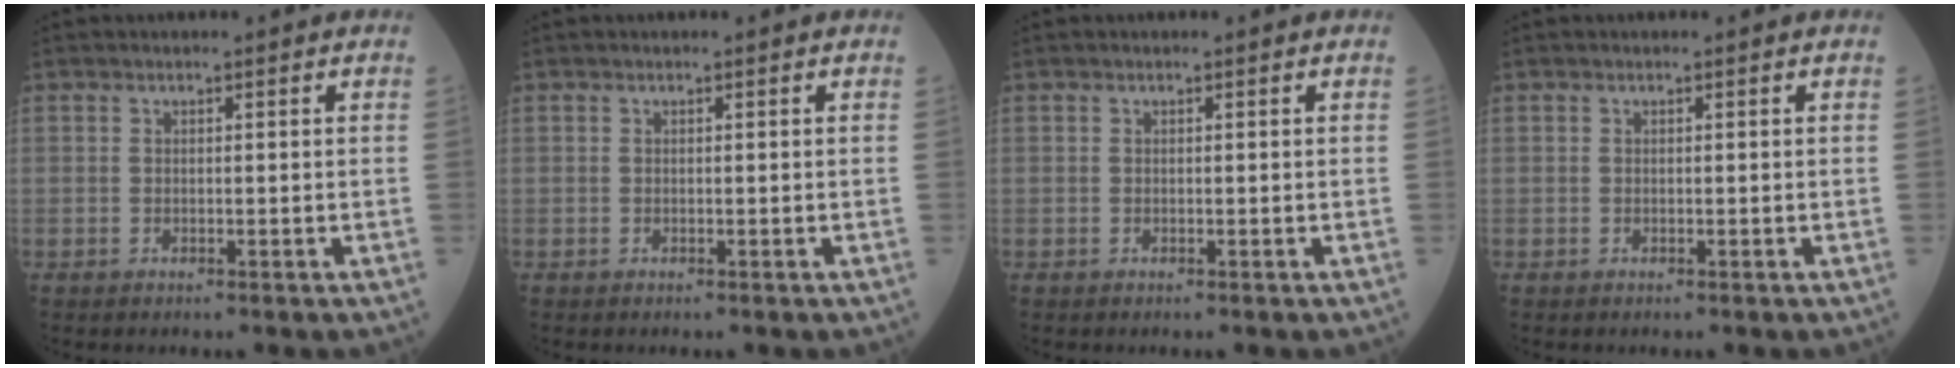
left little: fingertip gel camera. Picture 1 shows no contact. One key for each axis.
{"total": 0.0}
{"total": 0.0}
{"total": 0.0}